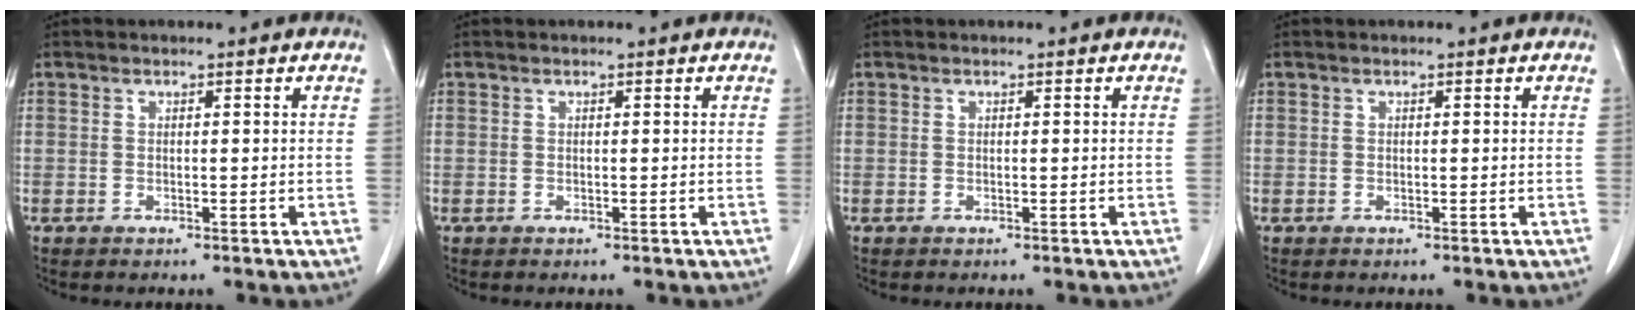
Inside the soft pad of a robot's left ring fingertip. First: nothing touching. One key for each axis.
{"total": 0.0}
{"total": 0.0}
{"total": 0.0}